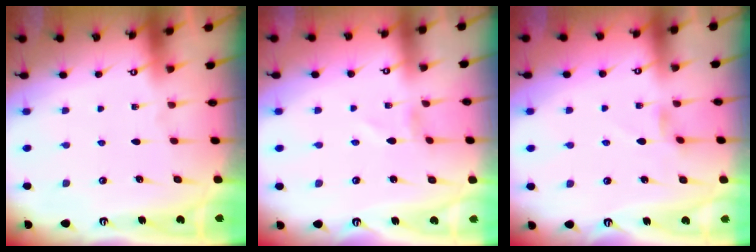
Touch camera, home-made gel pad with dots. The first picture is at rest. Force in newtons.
{"total": 1.3, "press": 1.3, "slide": 0.1}
{"total": 2.4, "press": 2.3, "slide": 0.4}